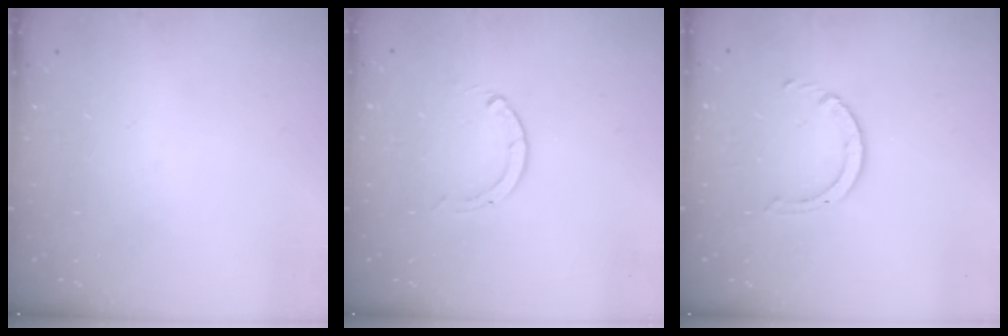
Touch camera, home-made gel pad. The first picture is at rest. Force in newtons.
{"total": 0.0}
{"total": 2.5, "press": 2.5, "slide": 0.2}